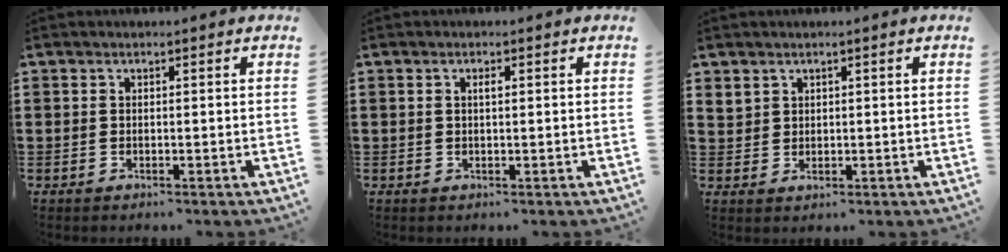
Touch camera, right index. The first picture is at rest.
{"total": 1.1, "force": [0.3, 0.3, 1.0], "torque": [-0.021, 0.002, 0.005]}
{"total": 2.1, "force": [1.7, 1.4, 0.1], "torque": [-0.008, 0.005, 0.033]}